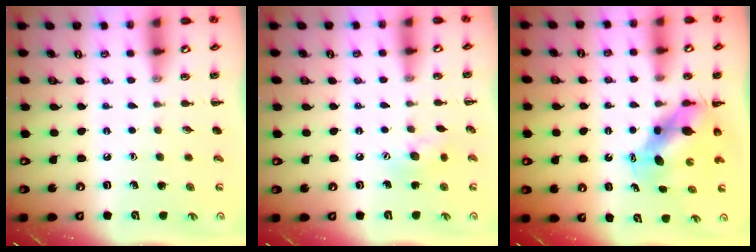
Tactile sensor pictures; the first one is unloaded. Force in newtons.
{"total": 7.9, "press": 7.8, "slide": 1.0}
{"total": 6.5, "press": 6.3, "slide": 1.7}